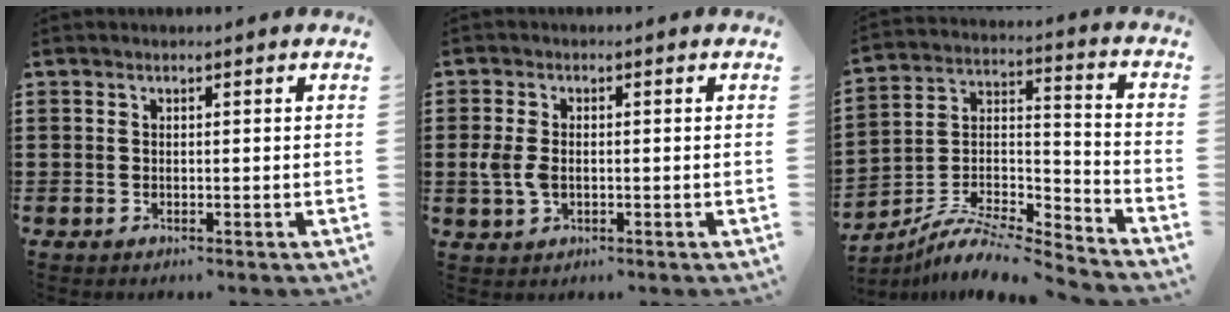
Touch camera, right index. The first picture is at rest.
{"total": 4.0, "force": [-0.4, 2.5, 3.1], "torque": [-0.088, -0.004, -0.015]}
{"total": 8.4, "force": [-7.7, 1.7, 3.0], "torque": [-0.060, 0.009, -0.156]}